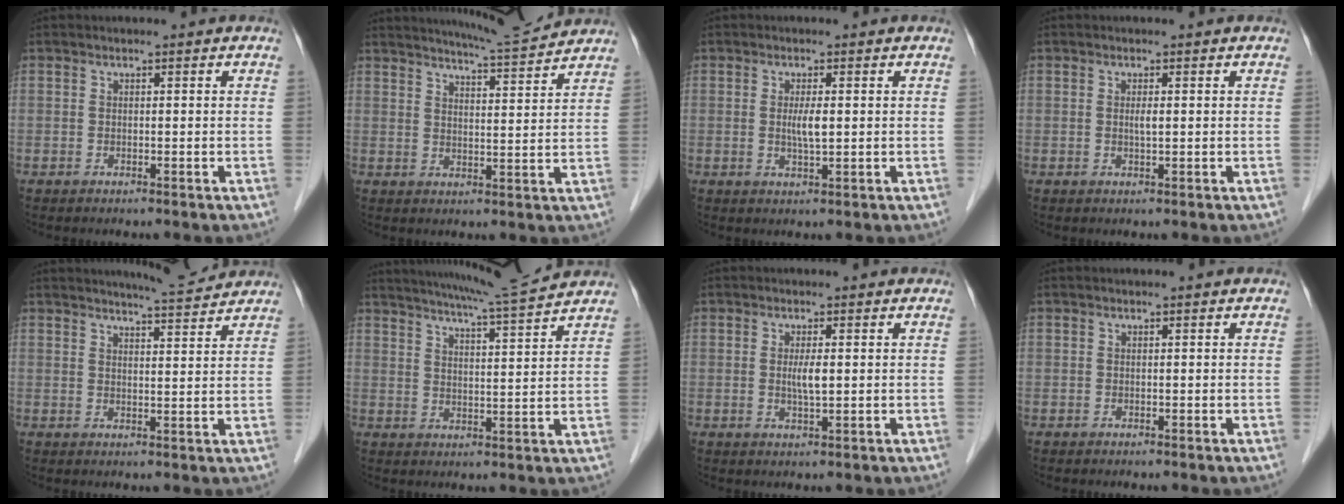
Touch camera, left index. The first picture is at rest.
{"total": 8.6, "force": [8.4, -0.6, 2.1], "torque": [-0.046, -0.001, 0.121]}
{"total": 2.5, "force": [0.2, 0.3, 2.5], "torque": [-0.050, -0.003, 0.005]}
{"total": 1.0, "force": [0.2, 0.1, 1.0], "torque": [-0.022, -0.001, 0.003]}
{"total": 5.7, "force": [5.6, -0.1, 1.0], "torque": [-0.028, -0.002, 0.073]}
{"total": 11.3, "force": [10.5, -1.6, 3.9], "torque": [-0.074, -0.005, 0.153]}
{"total": 2.4, "force": [0.2, 0.3, 2.4], "torque": [-0.048, -0.003, 0.005]}
{"total": 0.0}